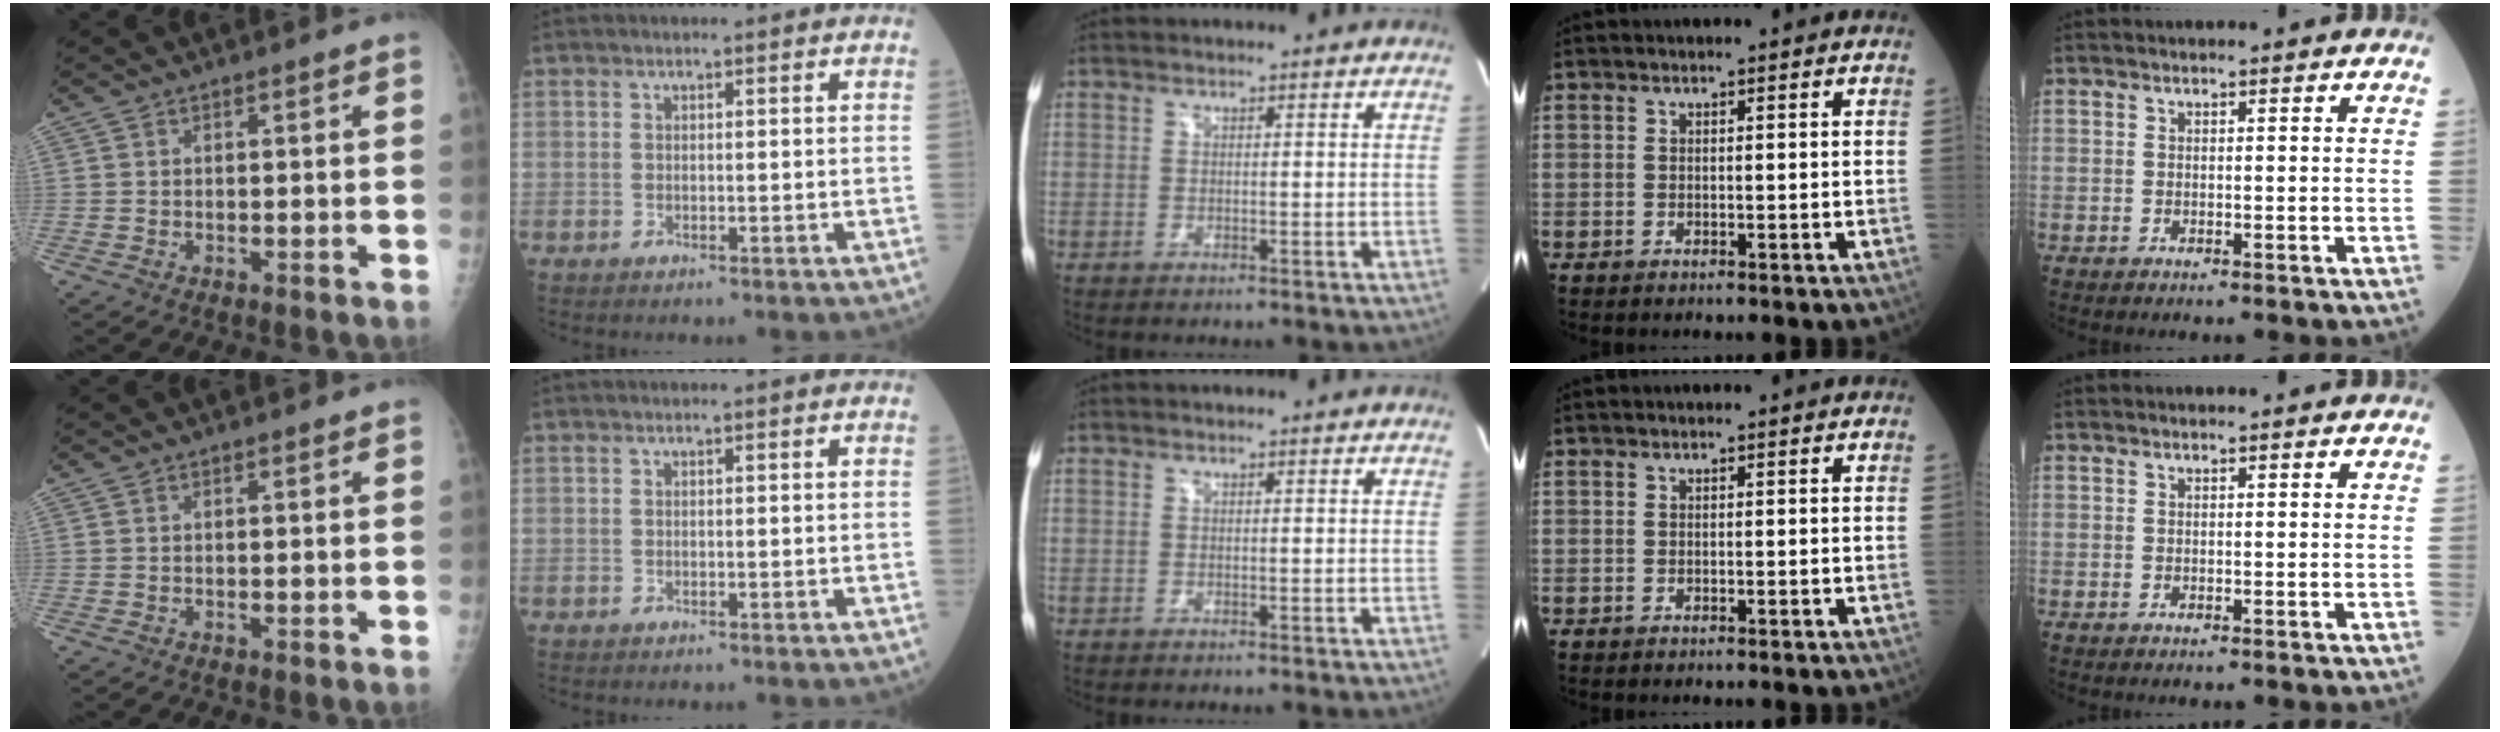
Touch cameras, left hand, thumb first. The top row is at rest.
{}